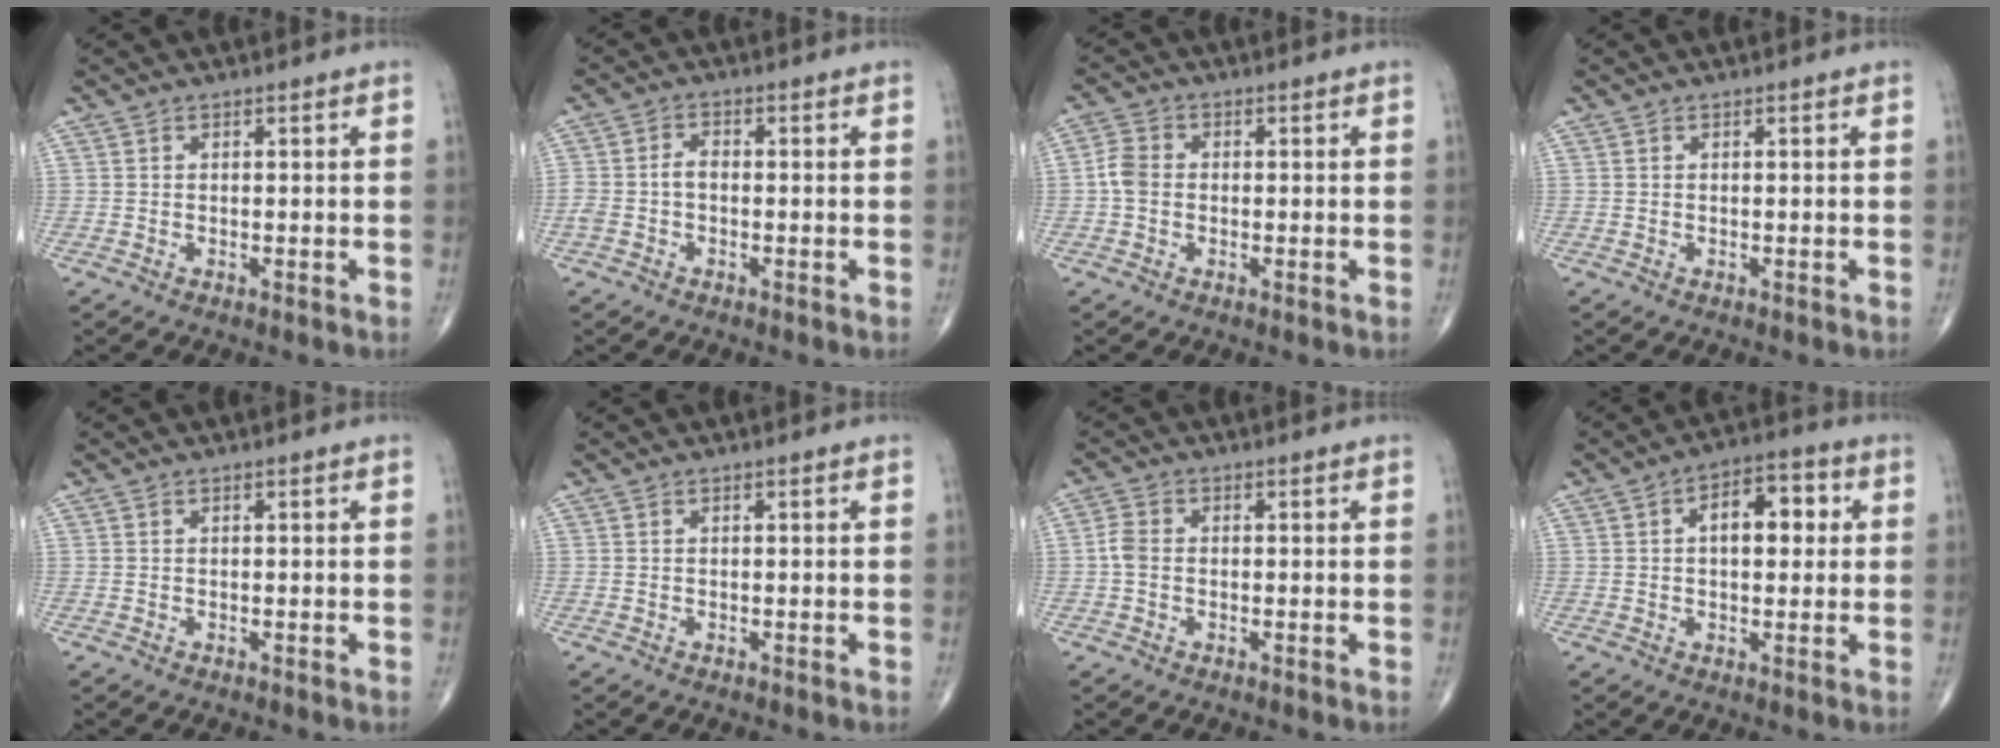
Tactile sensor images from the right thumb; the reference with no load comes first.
{"total": 3.3, "force": [-0.6, 2.0, 2.6], "torque": [-0.060, 0.014, -0.015]}
{"total": 3.8, "force": [-0.4, 2.9, 2.4], "torque": [-0.048, 0.010, -0.016]}
{"total": 0.0}
{"total": 0.0}
{"total": 0.0}
{"total": 2.7, "force": [-0.4, 2.0, 1.8], "torque": [-0.037, 0.006, -0.015]}
{"total": 8.9, "force": [1.7, 4.9, 7.3], "torque": [-0.084, 0.019, 0.019]}